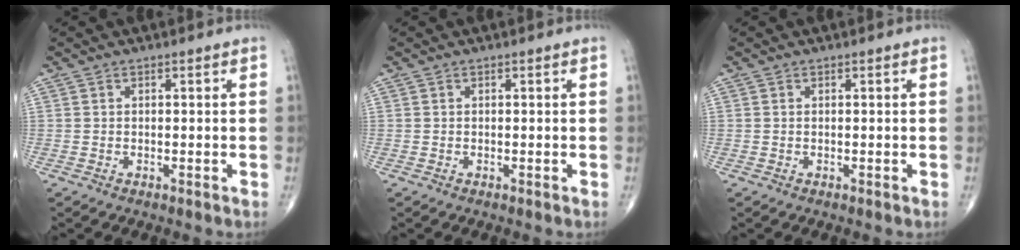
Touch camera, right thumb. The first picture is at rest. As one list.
[{"total": 0.0}, {"total": 0.0}]